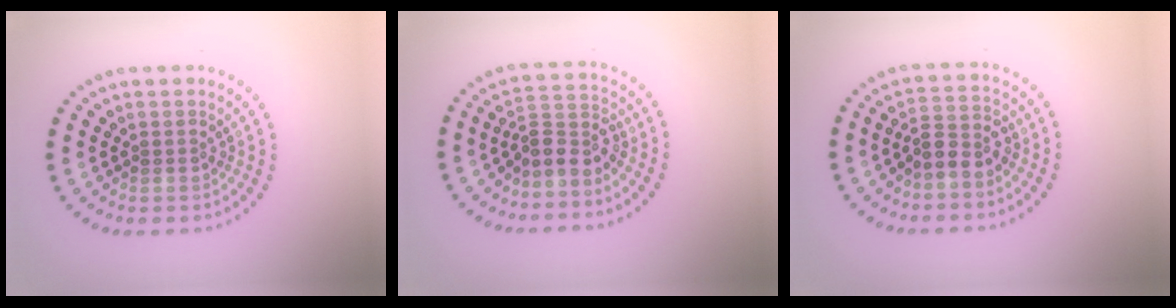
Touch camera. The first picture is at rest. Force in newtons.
{"total": 3.0, "press": 2.2, "slide": 2.0}
{"total": 2.6, "press": 2.4, "slide": 1.2}